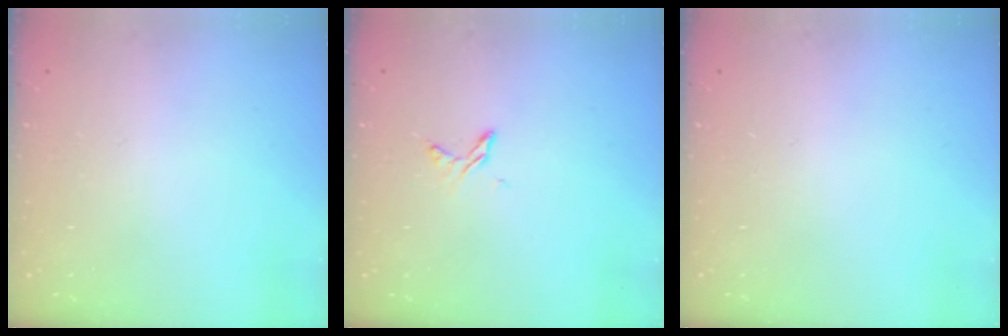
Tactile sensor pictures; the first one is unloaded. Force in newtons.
{"total": 4.2, "press": 4.1, "slide": 0.4}
{"total": 0.0}